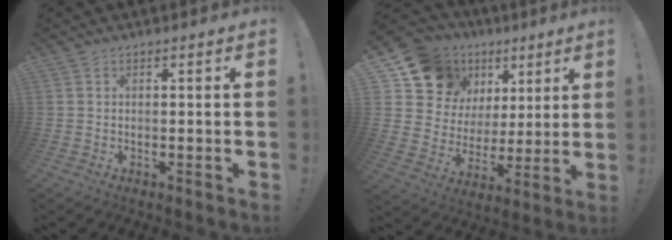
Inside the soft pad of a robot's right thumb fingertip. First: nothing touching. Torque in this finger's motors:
{"motor_torque": [1.11, 1.34, 0.03, 0.12, 0.01]}